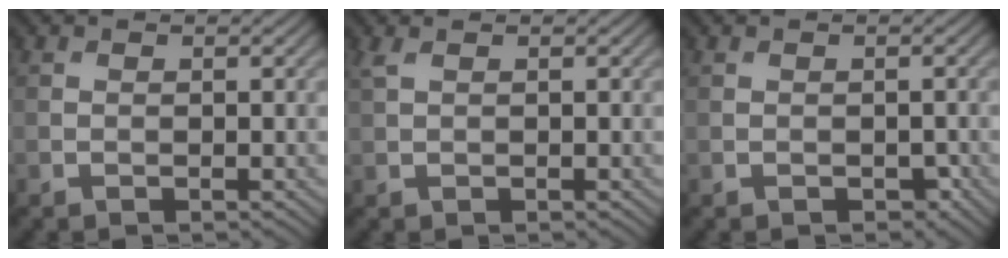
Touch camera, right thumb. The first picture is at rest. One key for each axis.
{"total": 1.2, "fx": 0.7, "fy": 0.3, "fz": 0.9, "tx": -0.028, "ty": 0.004, "tz": 0.017}
{"total": 1.0, "fx": -0.5, "fy": 0.6, "fz": 0.6, "tx": -0.009, "ty": -0.006, "tz": -0.007}